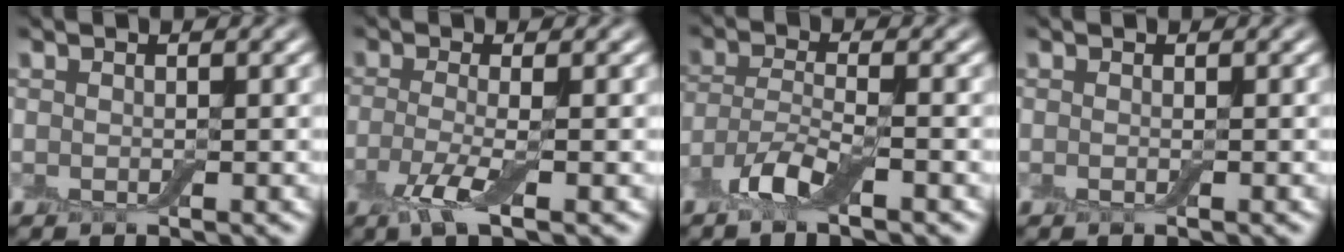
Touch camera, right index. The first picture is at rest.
{"total": 2.7, "force": [-1.1, 0.6, 2.4], "torque": [-0.056, -0.005, -0.025]}
{"total": 3.2, "force": [-2.3, 0.9, 2.1], "torque": [-0.046, 0.003, -0.052]}
{"total": 0.0}